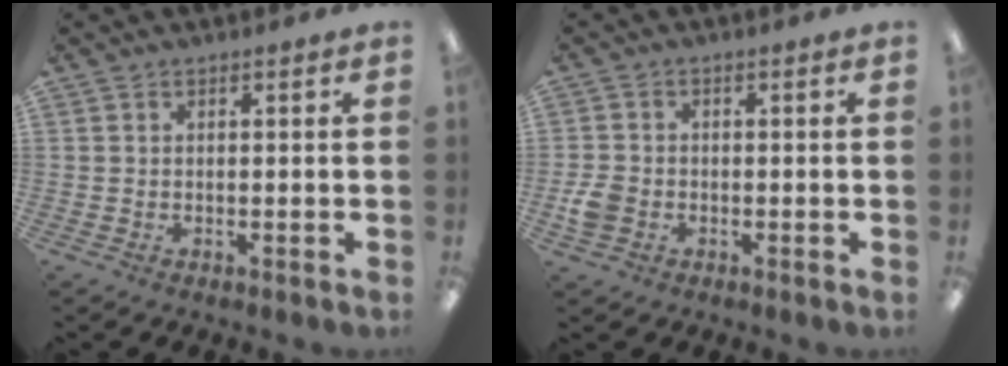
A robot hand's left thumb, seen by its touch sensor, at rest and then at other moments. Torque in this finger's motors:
{"motor_torque": [0.44, 0.63, 0.05, 0.01, -0.01]}